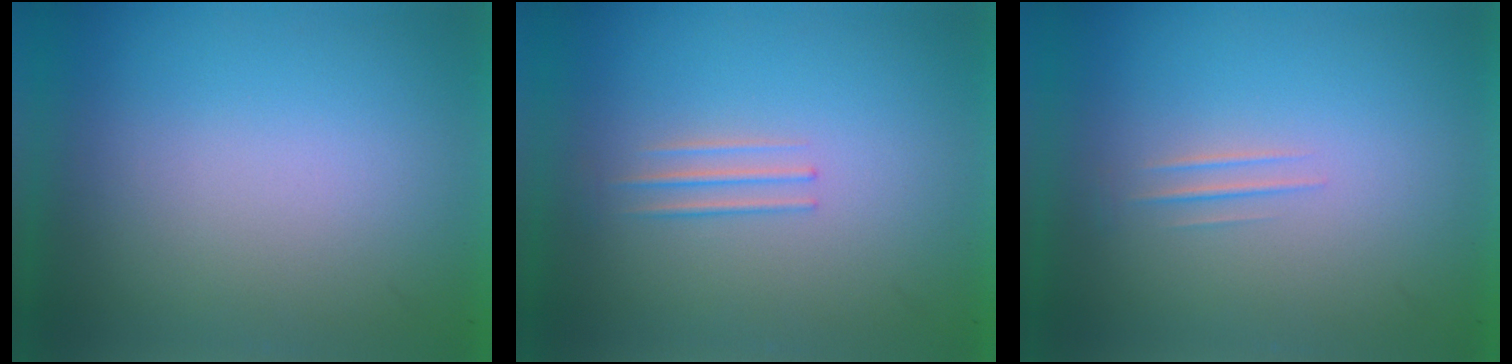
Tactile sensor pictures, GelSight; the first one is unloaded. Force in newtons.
{"total": 1.3}
{"total": 1.0}